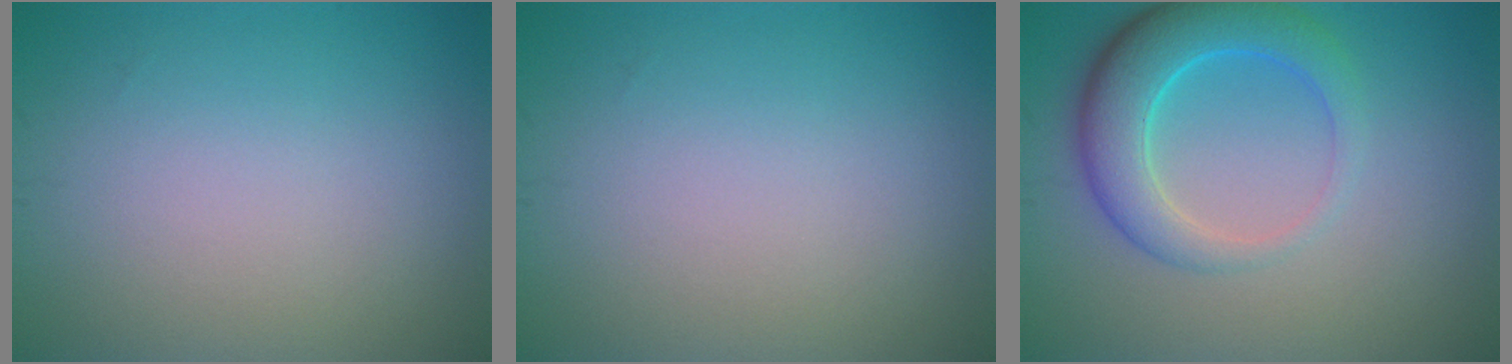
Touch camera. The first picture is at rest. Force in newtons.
{"total": 0.0}
{"total": 5.6, "press": 5.6, "slide": 0.3}